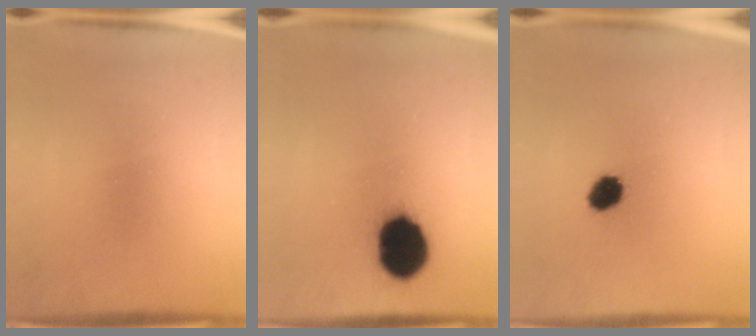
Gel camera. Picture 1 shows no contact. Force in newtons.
{"total": 14.2}
{"total": 4.7}